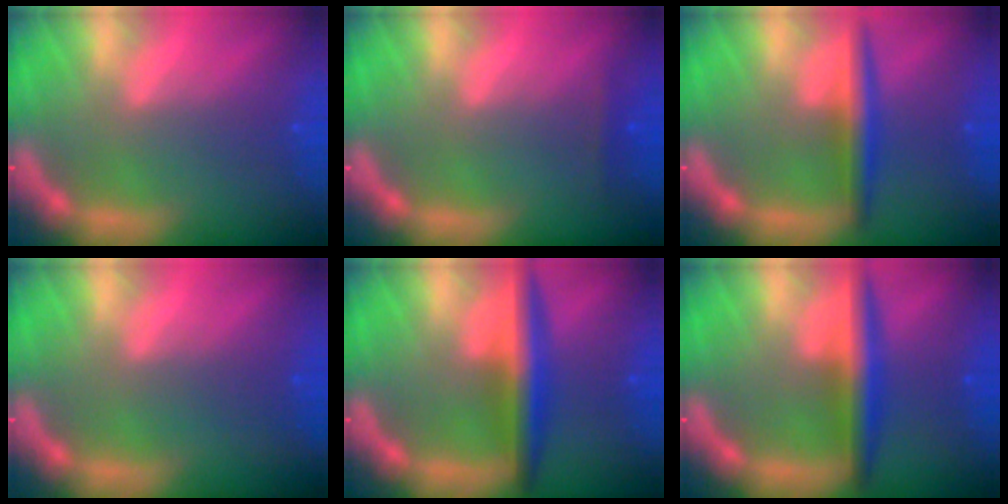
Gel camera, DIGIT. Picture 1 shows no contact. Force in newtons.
{"total": 0.9}
{"total": 3.5}
{"total": 0.0}
{"total": 5.0}
{"total": 4.5}